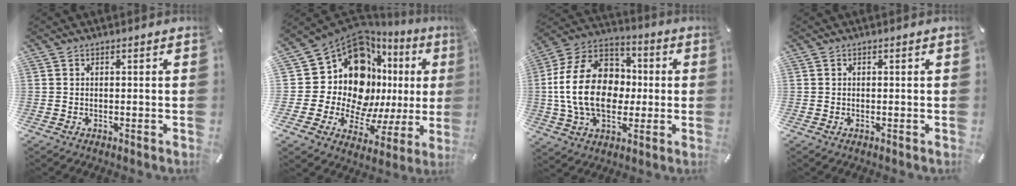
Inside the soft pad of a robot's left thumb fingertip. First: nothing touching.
{"total": 20.3, "force": [7.5, 13.5, 13.2], "torque": [-0.233, -0.093, 0.132]}
{"total": 19.8, "force": [-1.4, 15.1, 12.8], "torque": [-0.268, 0.026, -0.024]}
{"total": 0.0}